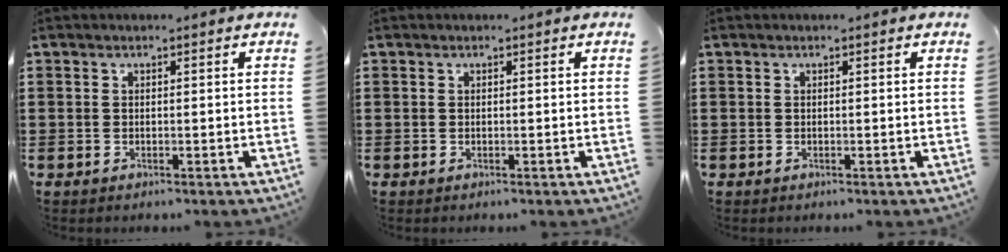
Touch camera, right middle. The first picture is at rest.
{"total": 0.0}
{"total": 0.0}